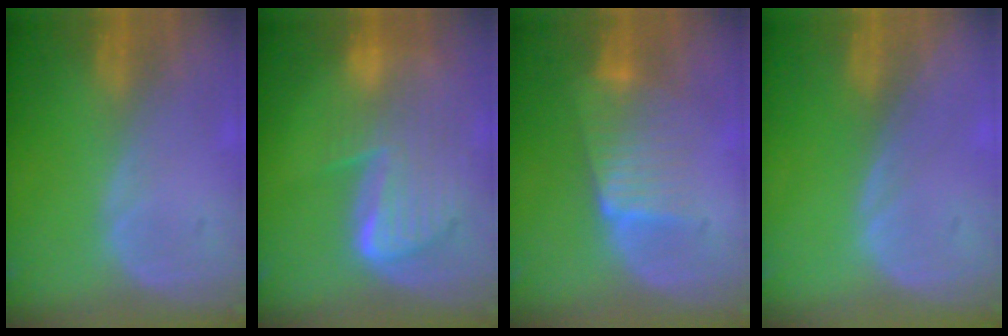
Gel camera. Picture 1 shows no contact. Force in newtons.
{"total": 9.9, "press": 8.5, "slide": 5.1}
{"total": 6.4, "press": 6.1, "slide": 2.2}
{"total": 0.0}